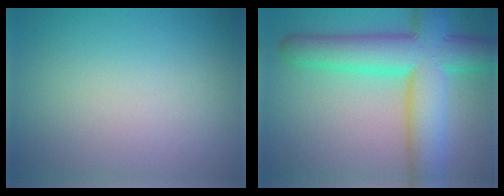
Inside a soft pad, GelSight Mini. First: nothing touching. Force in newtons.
{"total": 10.9, "press": 10.9, "slide": 0.2}